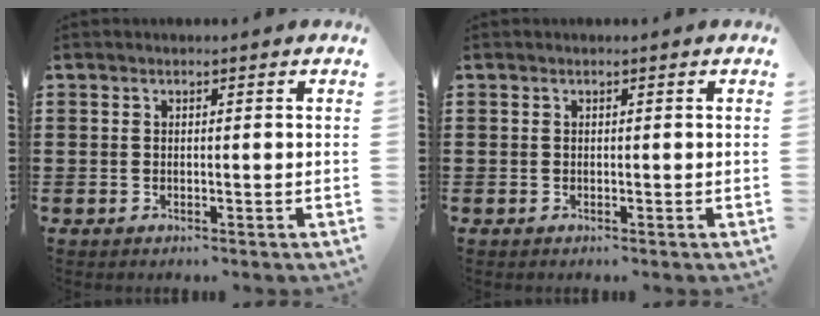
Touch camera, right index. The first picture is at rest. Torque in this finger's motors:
{"motor_torque": [0.03, 0.02, 0.00, 0.00]}